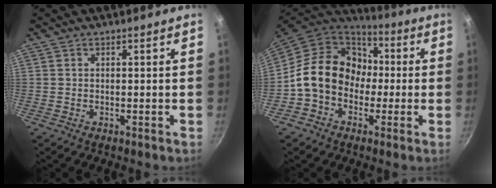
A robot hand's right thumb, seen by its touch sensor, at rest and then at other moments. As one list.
[{"total": 16.7, "force": [-0.9, 13.8, 9.3], "torque": [-0.119, 0.049, -0.031]}]